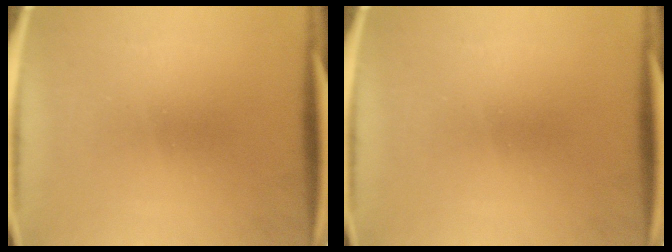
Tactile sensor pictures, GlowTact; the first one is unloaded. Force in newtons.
{"total": 0.0}